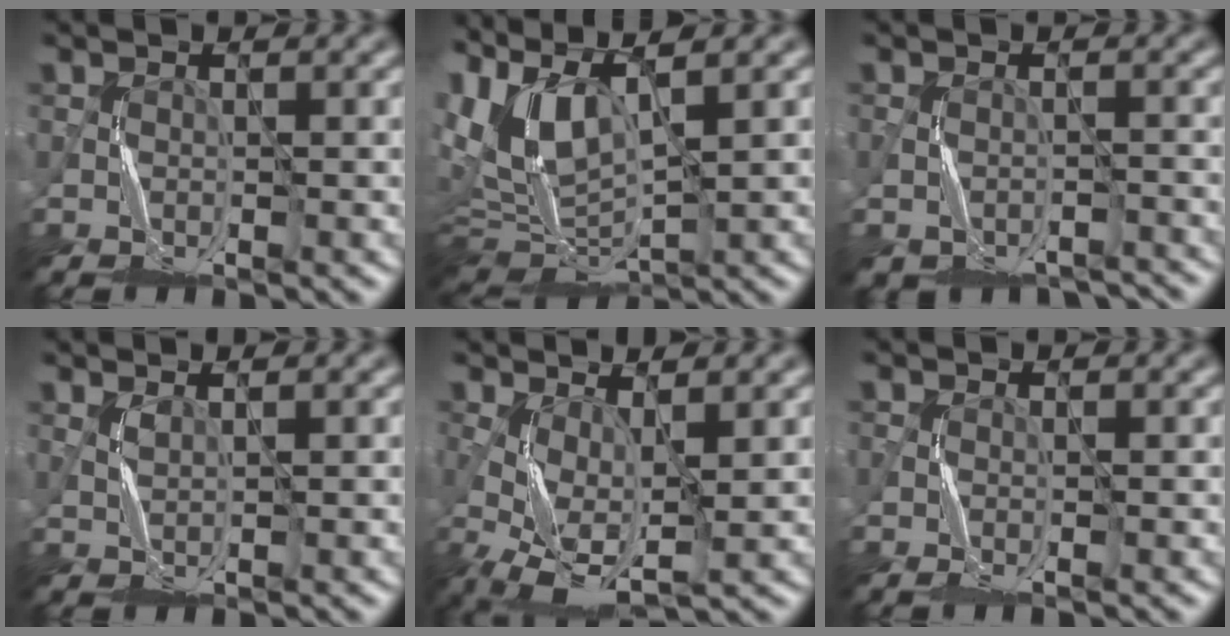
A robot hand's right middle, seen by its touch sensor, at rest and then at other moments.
{"total": 7.9, "force": [2.2, 3.9, 6.5], "torque": [-0.155, 0.006, 0.043]}
{"total": 4.5, "force": [-3.7, 2.3, 0.8], "torque": [-0.004, 0.000, -0.052]}
{"total": 0.6, "force": [0.6, 0.0, 0.0], "torque": [-0.010, 0.002, 0.015]}
{"total": 4.7, "force": [-0.8, 1.8, 4.3], "torque": [-0.097, 0.003, -0.017]}
{"total": 0.7, "force": [-0.4, 0.0, 0.6], "torque": [-0.016, -0.001, -0.009]}